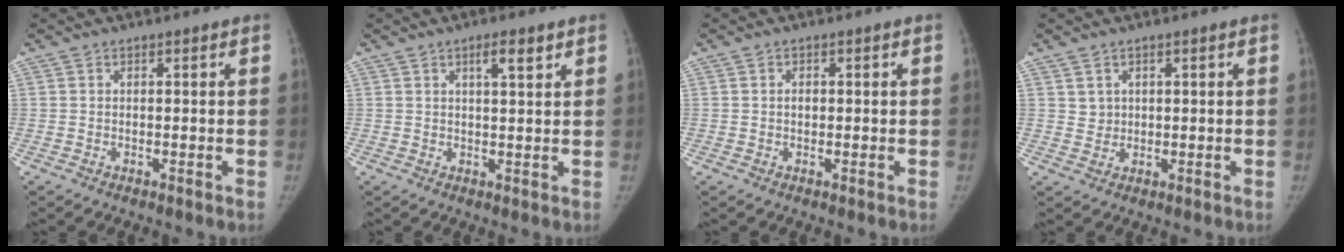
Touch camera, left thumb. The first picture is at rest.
{"total": 3.7, "force": [2.1, 0.8, 2.9], "torque": [-0.042, -0.011, 0.034]}
{"total": 0.9, "force": [0.1, 0.7, 0.6], "torque": [-0.004, 0.002, -0.001]}
{"total": 2.0, "force": [1.0, 1.7, 0.3], "torque": [0.010, -0.007, 0.018]}